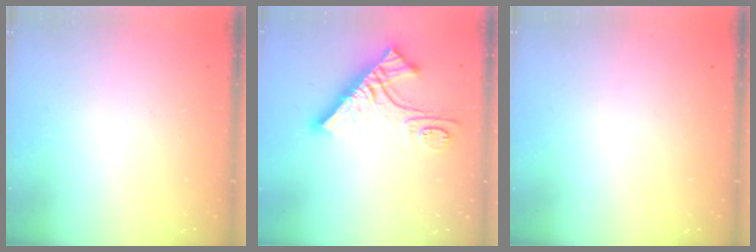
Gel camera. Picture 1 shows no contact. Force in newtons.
{"total": 14.2, "press": 14.1, "slide": 1.5}
{"total": 0.0}